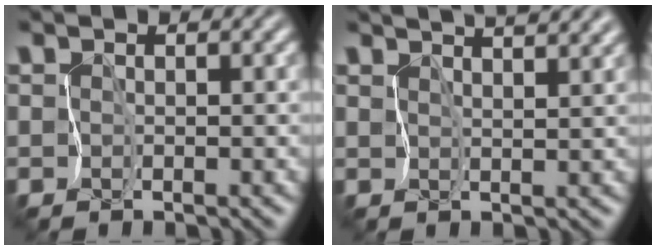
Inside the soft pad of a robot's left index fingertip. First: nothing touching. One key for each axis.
{"total": 5.7, "fx": 4.7, "fy": 1.5, "fz": 2.9, "tx": -0.044, "ty": 0.022, "tz": 0.052}